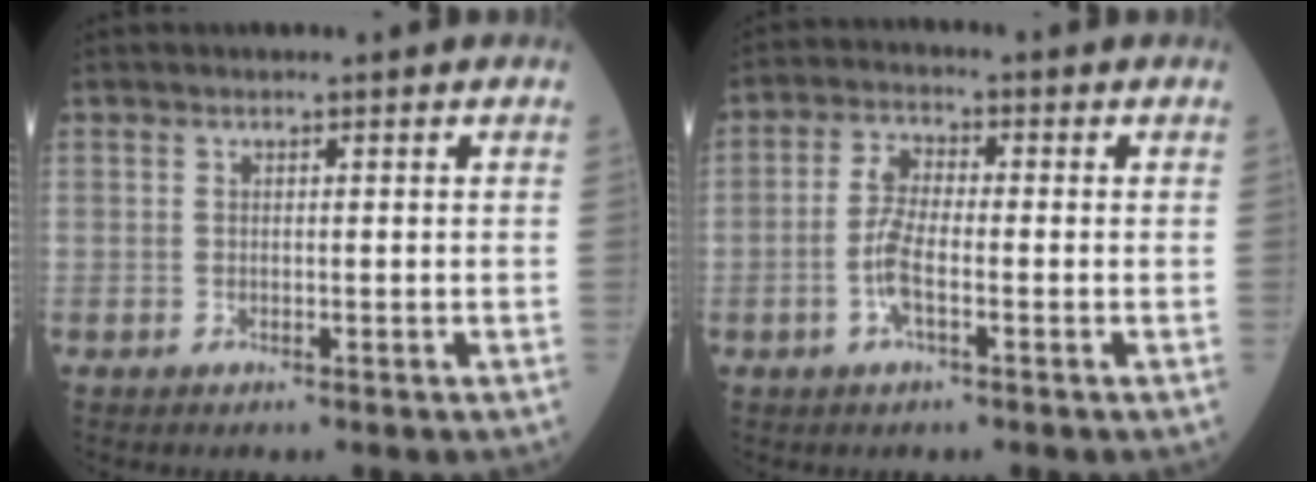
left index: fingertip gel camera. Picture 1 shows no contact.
{"total": 5.2, "force": [-1.7, 1.6, 4.7], "torque": [-0.106, -0.003, -0.039]}